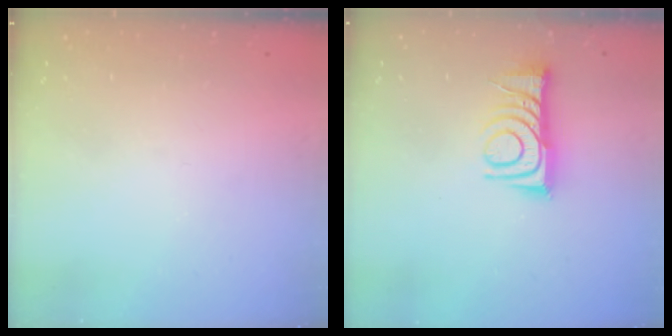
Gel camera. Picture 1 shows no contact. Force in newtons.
{"total": 10.3, "press": 10.3, "slide": 0.6}